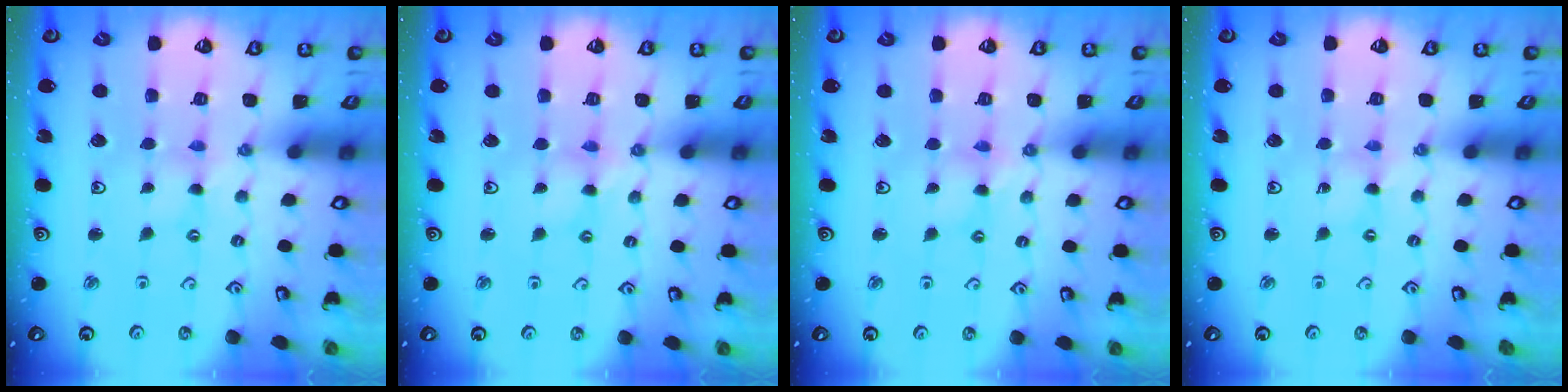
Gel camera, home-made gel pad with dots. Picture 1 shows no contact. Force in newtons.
{"total": 2.5, "press": 2.5, "slide": 0.2}
{"total": 2.5, "press": 2.5, "slide": 0.2}
{"total": 0.0}